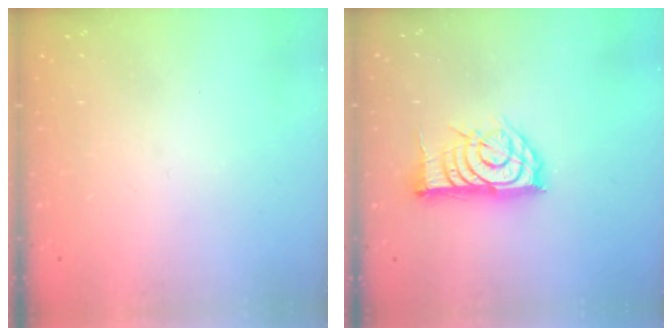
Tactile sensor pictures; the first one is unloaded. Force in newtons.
{"total": 15.6, "press": 15.6, "slide": 0.3}